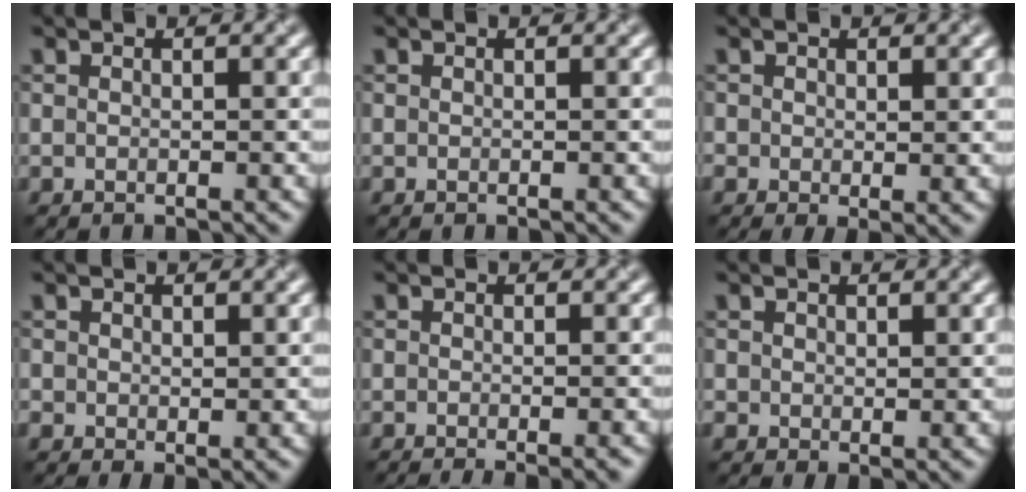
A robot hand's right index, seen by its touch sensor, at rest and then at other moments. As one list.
[{"total": 0.0}, {"total": 1.8, "force": [0.1, 1.1, 1.5], "torque": [-0.029, -0.009, 0.004]}, {"total": 1.4, "force": [0.4, 0.9, 1.0], "torque": [-0.020, -0.006, 0.011]}, {"total": 2.2, "force": [-1.4, 0.3, 1.7], "torque": [-0.025, -0.012, -0.020]}, {"total": 1.3, "force": [0.6, 0.9, 0.8], "torque": [-0.017, -0.007, 0.015]}]